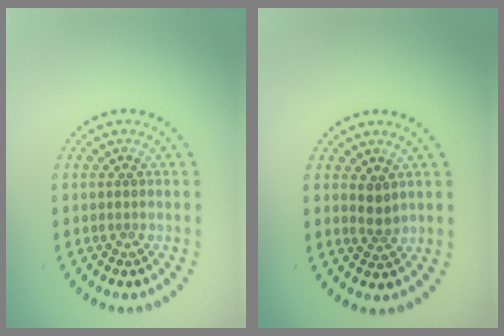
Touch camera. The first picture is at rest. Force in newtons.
{"total": 1.5, "press": 1.2, "slide": 0.9}